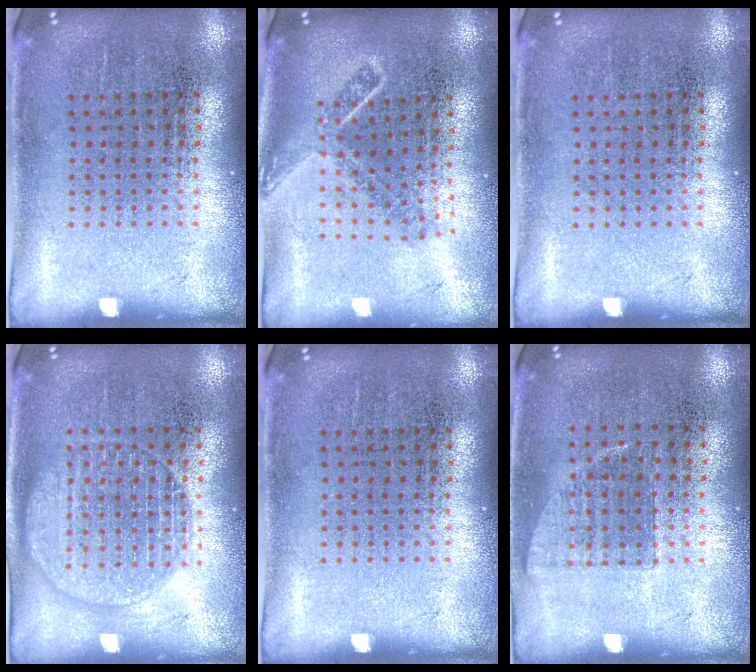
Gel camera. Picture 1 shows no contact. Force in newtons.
{"total": 1.8, "press": 1.3, "slide": 1.3}
{"total": 0.0}
{"total": 1.6, "press": 1.6, "slide": 0.1}
{"total": 0.0}
{"total": 0.7, "press": 0.7, "slide": 0.2}